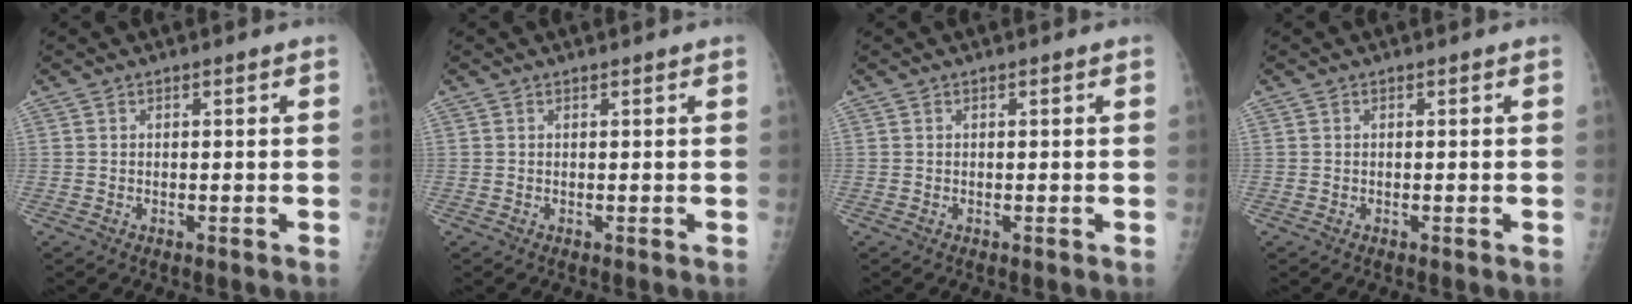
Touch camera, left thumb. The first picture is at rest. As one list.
[{"total": 0.6, "force": [0.5, 0.0, 0.3], "torque": [-0.005, 0.002, 0.008]}, {"total": 0.0}, {"total": 0.0}]